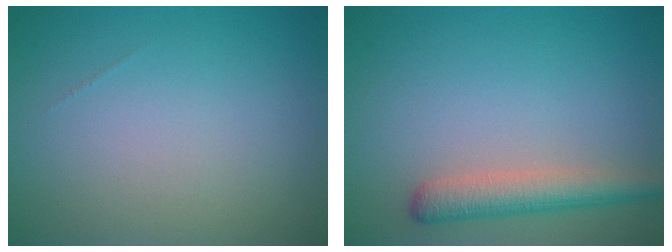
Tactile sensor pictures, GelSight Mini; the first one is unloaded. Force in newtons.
{"total": 3.6, "press": 3.6, "slide": 0.2}